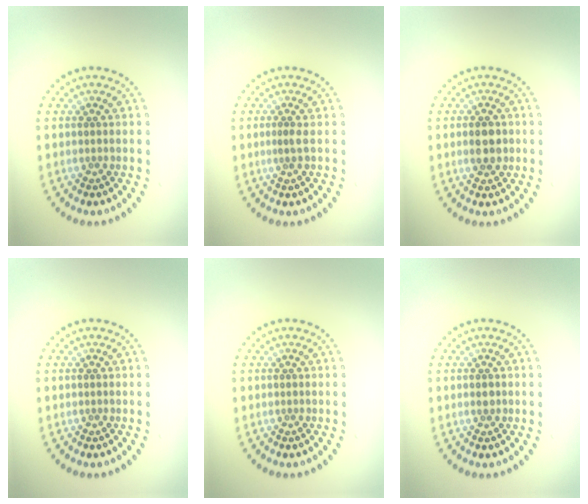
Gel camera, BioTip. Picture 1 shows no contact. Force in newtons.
{"total": 0.6, "press": 0.3, "slide": 0.6}
{"total": 3.0, "press": 3.0, "slide": 0.0}
{"total": 0.0}
{"total": 0.0}
{"total": 0.9, "press": 0.9, "slide": 0.0}